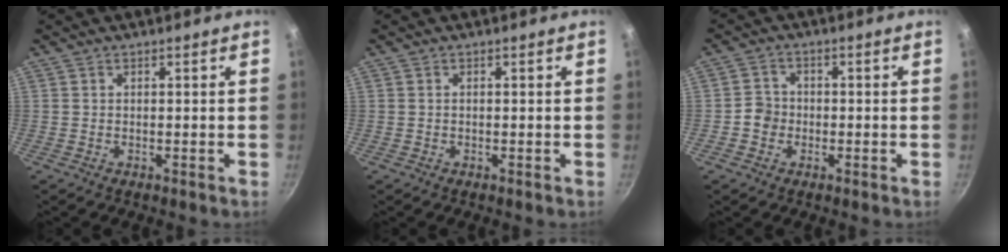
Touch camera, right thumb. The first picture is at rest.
{"total": 0.0}
{"total": 3.6, "force": [-1.1, 3.3, 1.1], "torque": [0.002, 0.017, -0.025]}